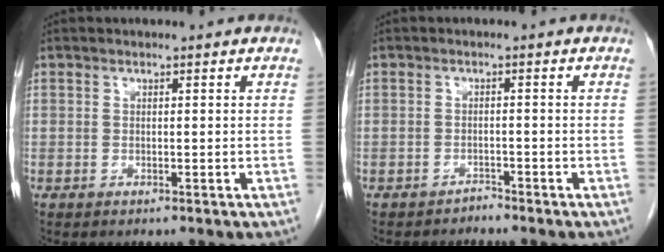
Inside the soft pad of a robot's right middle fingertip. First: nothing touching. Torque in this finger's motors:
{"motor_torque": [-0.31, -0.29, -0.02, -0.01]}